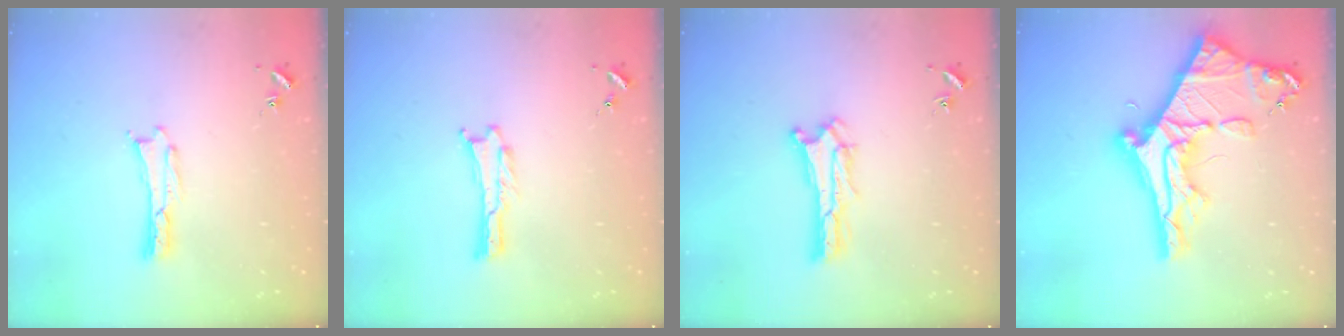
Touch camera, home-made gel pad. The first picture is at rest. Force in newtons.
{"total": 0.0}
{"total": 0.9, "press": 0.9, "slide": 0.2}
{"total": 11.4, "press": 11.4, "slide": 1.1}